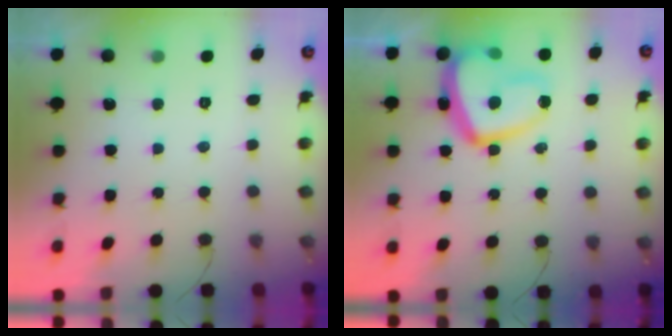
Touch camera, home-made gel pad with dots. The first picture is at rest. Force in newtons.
{"total": 18.6, "press": 18.5, "slide": 1.8}